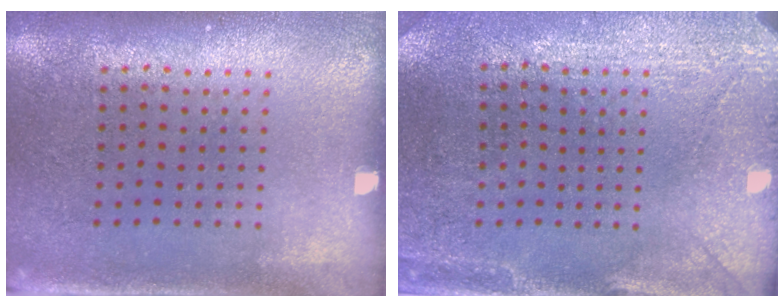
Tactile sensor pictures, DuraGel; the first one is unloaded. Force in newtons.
{"total": 2.9, "press": 2.6, "slide": 1.3}